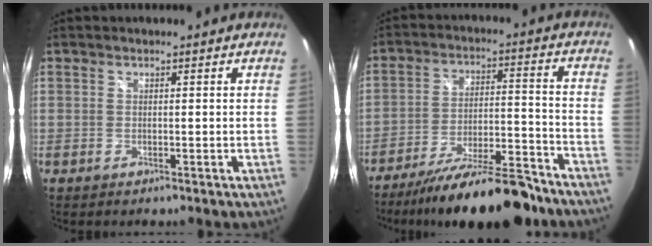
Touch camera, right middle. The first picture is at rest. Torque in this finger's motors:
{"motor_torque": [1.11, -1.03, 0.28, 0.16]}